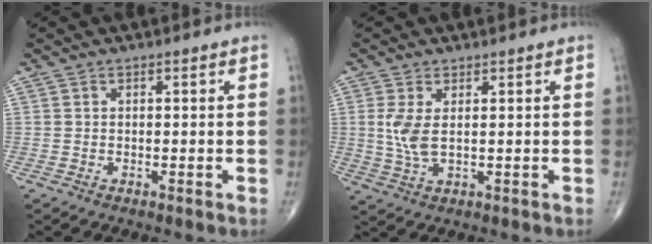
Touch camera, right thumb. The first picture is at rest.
{"total": 4.9, "force": [0.8, 1.9, 4.4], "torque": [-0.108, -0.008, 0.022]}